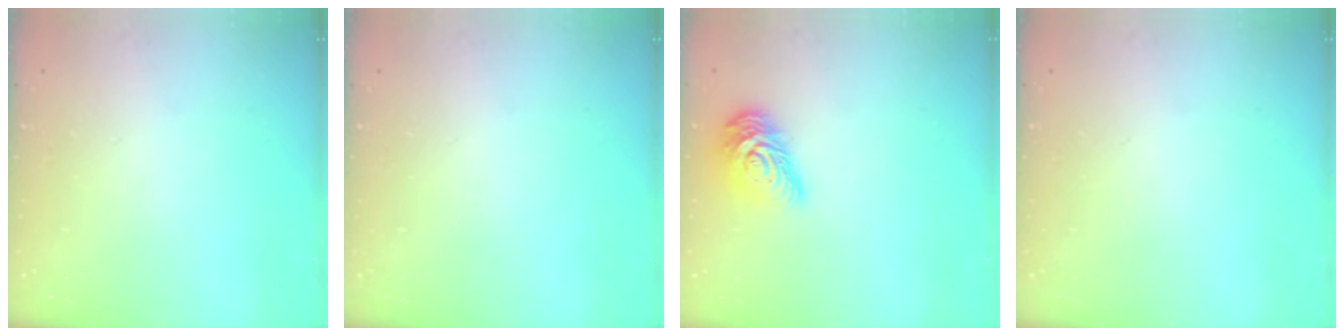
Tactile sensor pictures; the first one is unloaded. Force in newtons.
{"total": 0.0}
{"total": 12.1, "press": 12.1, "slide": 0.6}
{"total": 0.0}